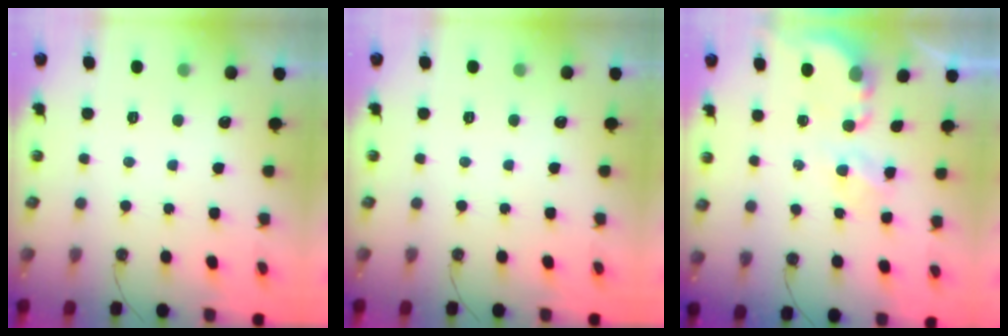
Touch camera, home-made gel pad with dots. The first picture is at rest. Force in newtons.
{"total": 0.0}
{"total": 4.0, "press": 4.0, "slide": 0.3}